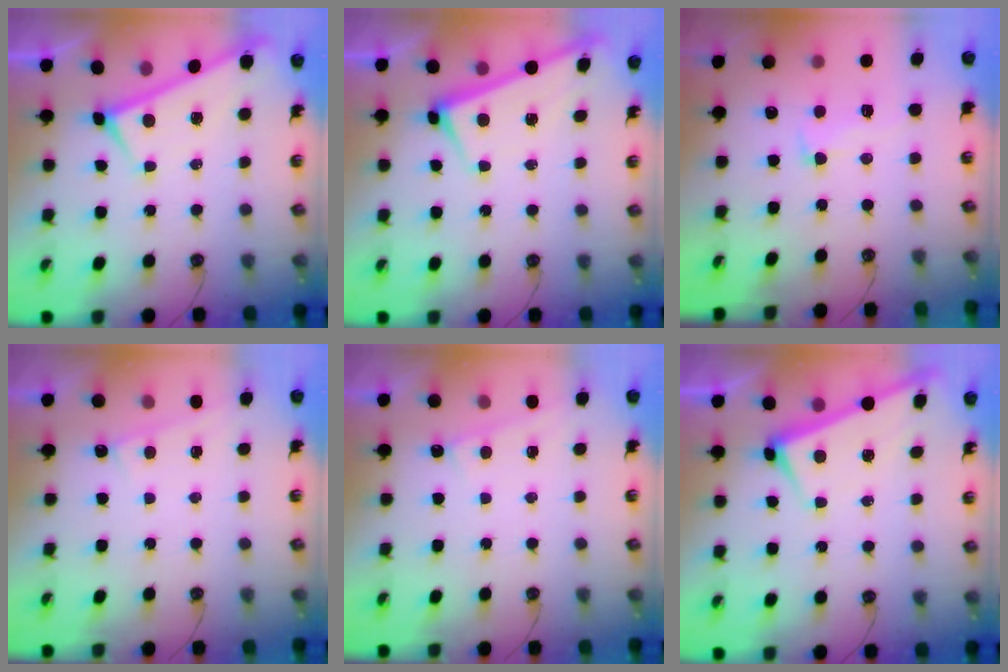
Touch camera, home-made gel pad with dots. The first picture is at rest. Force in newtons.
{"total": 2.8, "press": 2.7, "slide": 0.5}
{"total": 4.0, "press": 3.8, "slide": 1.3}
{"total": 0.9, "press": 0.9, "slide": 0.1}
{"total": 0.9, "press": 0.9, "slide": 0.1}
{"total": 2.6, "press": 2.6, "slide": 0.4}